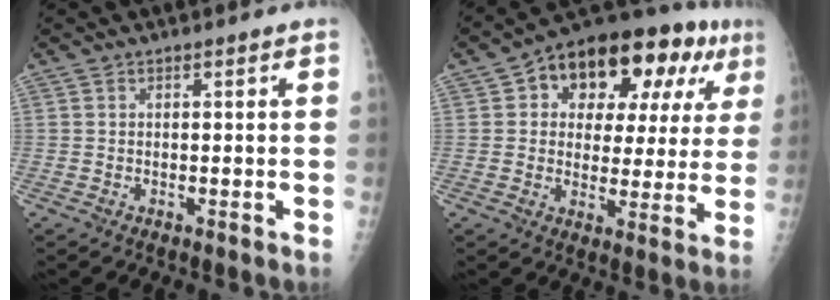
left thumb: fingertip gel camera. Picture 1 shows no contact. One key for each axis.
{"total": 19.9, "fx": 7.7, "fy": 11.3, "fz": 14.5, "tx": -0.149, "ty": 0.021, "tz": 0.101}